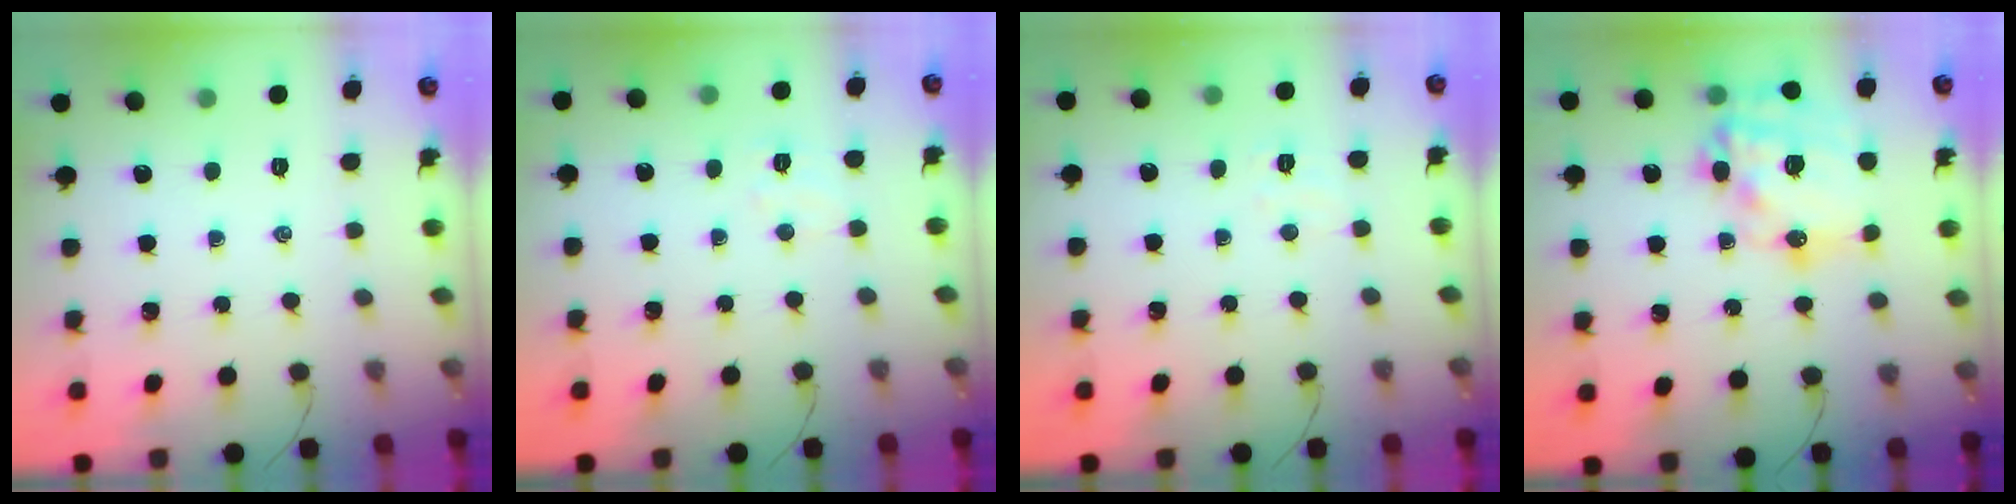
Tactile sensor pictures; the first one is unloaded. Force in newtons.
{"total": 5.0, "press": 4.8, "slide": 1.2}
{"total": 3.0, "press": 2.9, "slide": 0.7}
{"total": 22.8, "press": 22.2, "slide": 4.9}